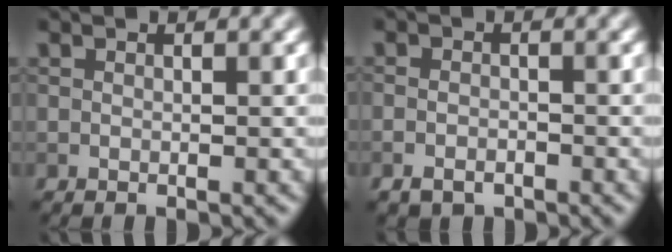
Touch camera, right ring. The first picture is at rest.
{"total": 1.8, "force": [-1.0, 1.1, 0.9], "torque": [-0.017, -0.002, -0.023]}